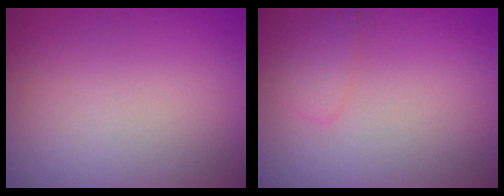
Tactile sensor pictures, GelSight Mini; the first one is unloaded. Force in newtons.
{"total": 1.4, "press": 1.4, "slide": 0.1}